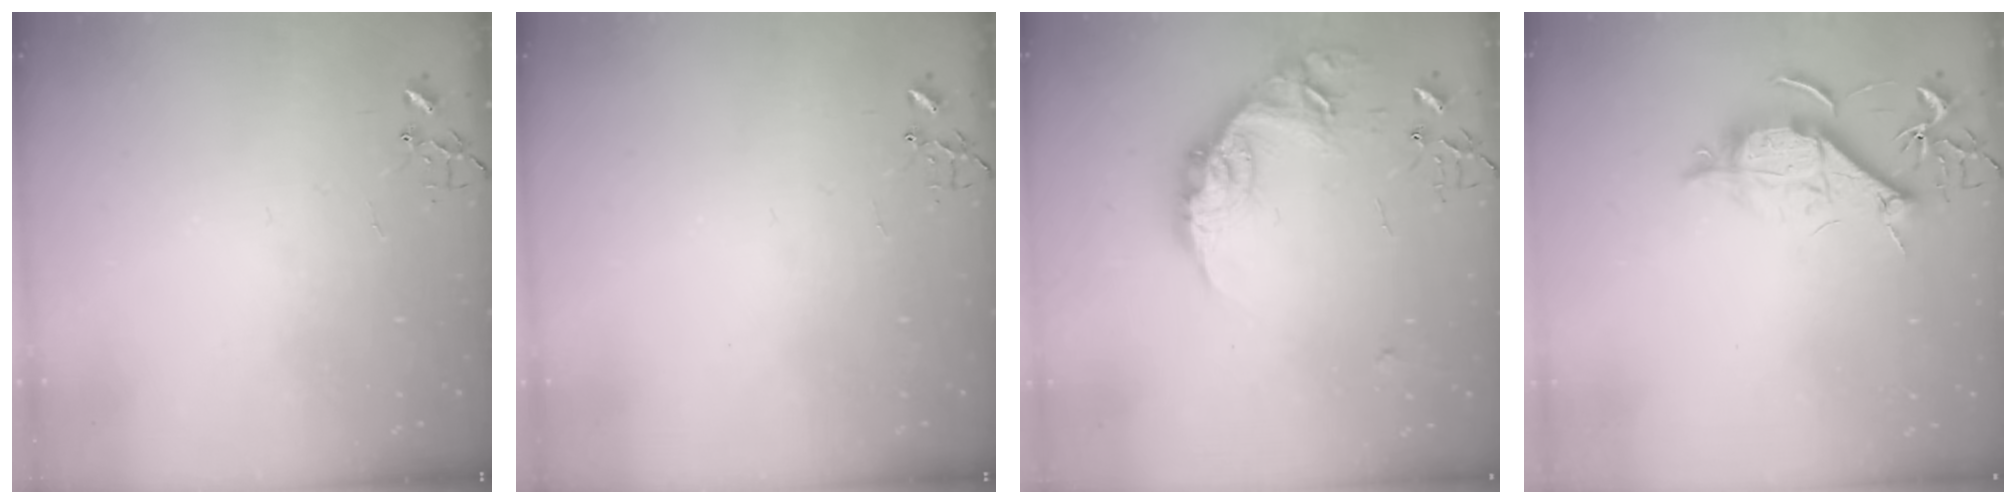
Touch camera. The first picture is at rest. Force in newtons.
{"total": 0.0}
{"total": 17.6, "press": 17.6, "slide": 0.8}
{"total": 10.6, "press": 10.6, "slide": 0.8}